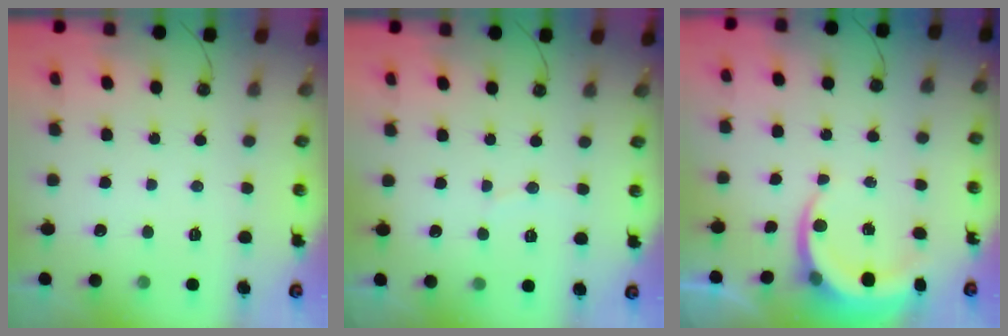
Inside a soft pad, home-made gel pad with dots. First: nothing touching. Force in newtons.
{"total": 3.2, "press": 3.2, "slide": 0.4}
{"total": 6.0, "press": 6.0, "slide": 0.3}